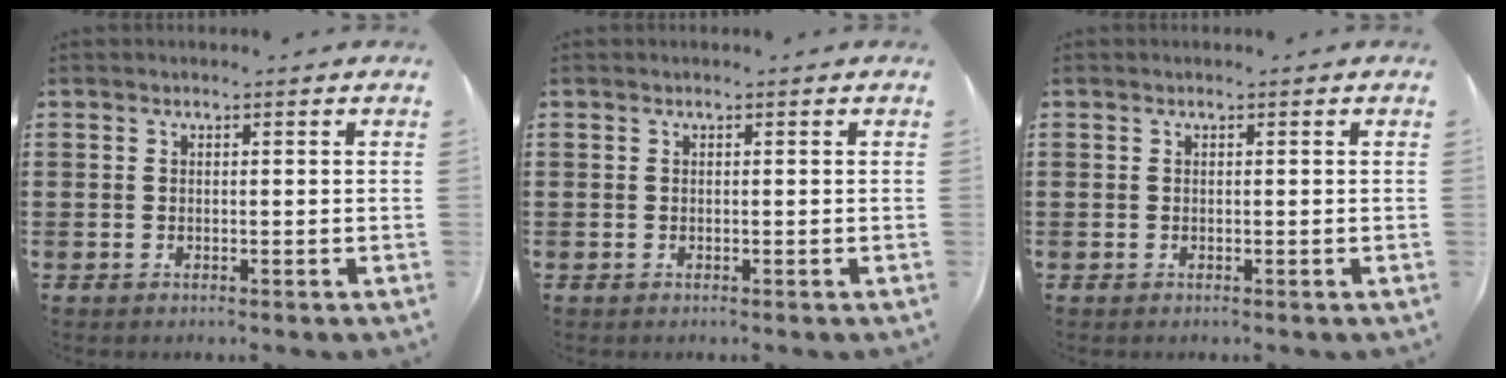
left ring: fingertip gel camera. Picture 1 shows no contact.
{"total": 0.0}
{"total": 0.0}